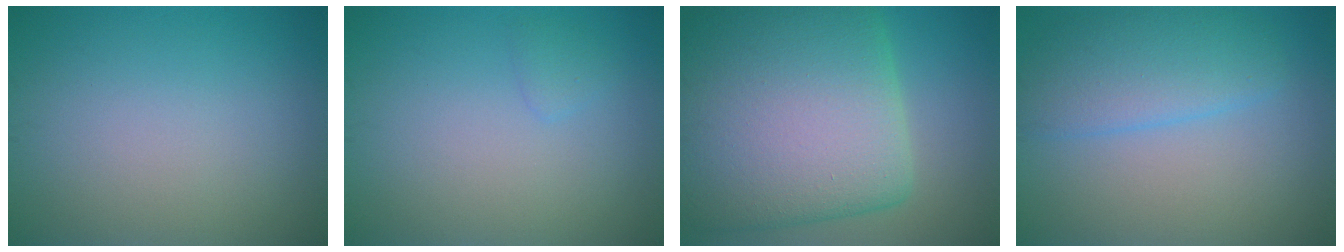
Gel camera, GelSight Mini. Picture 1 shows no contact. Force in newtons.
{"total": 0.8, "press": 0.8, "slide": 0.1}
{"total": 15.1, "press": 15.0, "slide": 1.1}
{"total": 4.3, "press": 4.3, "slide": 0.1}